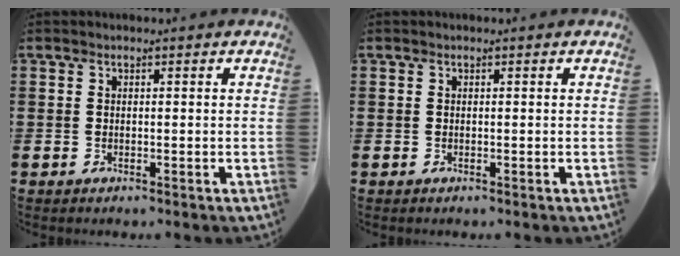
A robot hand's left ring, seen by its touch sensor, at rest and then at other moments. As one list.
[{"total": 0.0}]